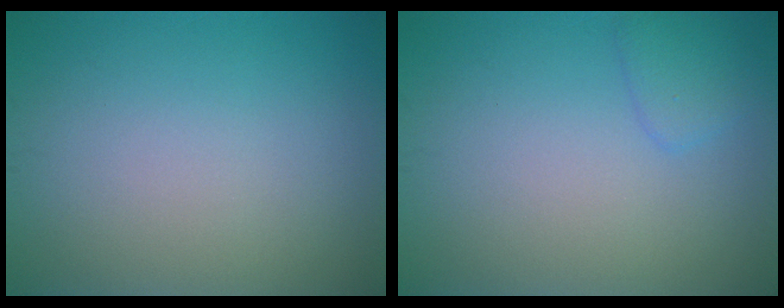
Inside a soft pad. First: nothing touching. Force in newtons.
{"total": 1.5, "press": 1.5, "slide": 0.0}